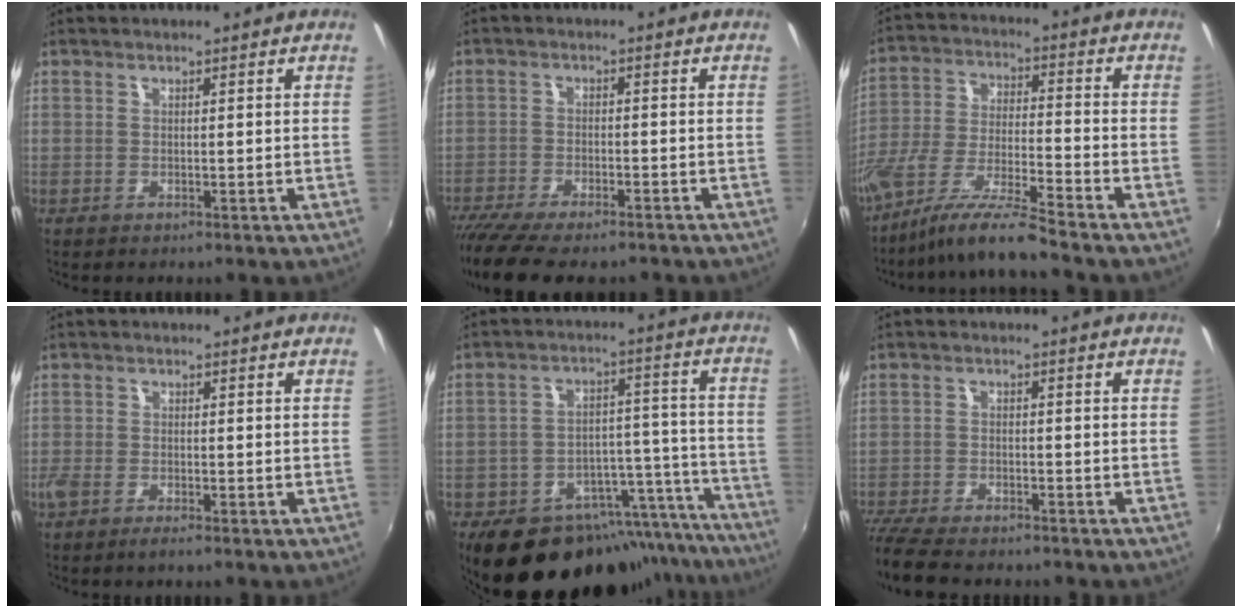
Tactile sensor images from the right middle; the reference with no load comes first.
{"total": 12.4, "force": [-10.2, 3.0, 6.4], "torque": [-0.145, -0.048, -0.170]}
{"total": 11.0, "force": [-9.4, -1.0, 5.8], "torque": [-0.116, -0.005, -0.180]}
{"total": 2.7, "force": [-2.1, 0.5, 1.7], "torque": [-0.044, -0.008, -0.044]}
{"total": 24.9, "force": [-20.6, 10.7, 8.9], "torque": [-0.143, 0.047, -0.267]}
{"total": 9.9, "force": [-8.7, 2.3, 4.2], "torque": [-0.116, -0.038, -0.157]}